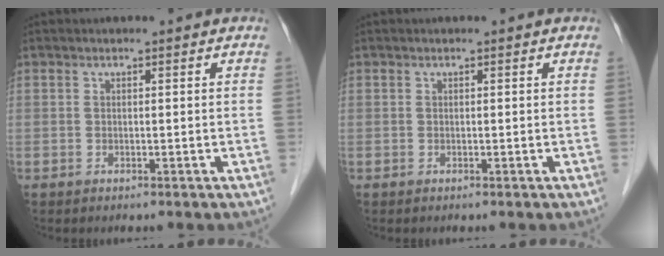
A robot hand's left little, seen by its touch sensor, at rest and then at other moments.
{"total": 0.0}